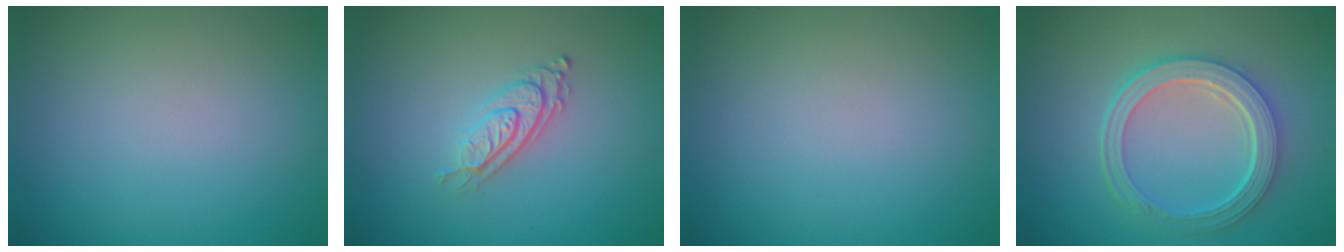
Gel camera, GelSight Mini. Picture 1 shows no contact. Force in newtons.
{"total": 2.8, "press": 2.0, "slide": 1.9}
{"total": 0.0}
{"total": 5.3, "press": 4.1, "slide": 3.4}